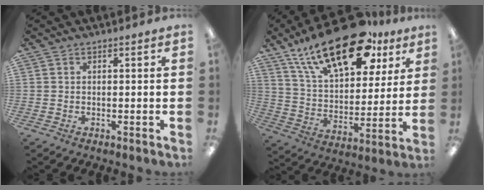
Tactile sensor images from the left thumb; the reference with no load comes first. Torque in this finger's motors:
{"motor_torque": [0.42, 0.54, 1.45, -1.33, 0.39]}